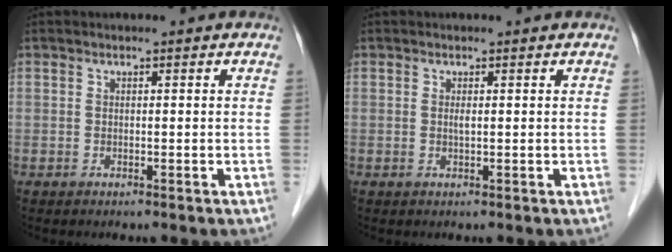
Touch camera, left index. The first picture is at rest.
{"total": 0.7, "force": [0.3, 0.1, 0.6], "torque": [-0.017, 0.000, 0.004]}